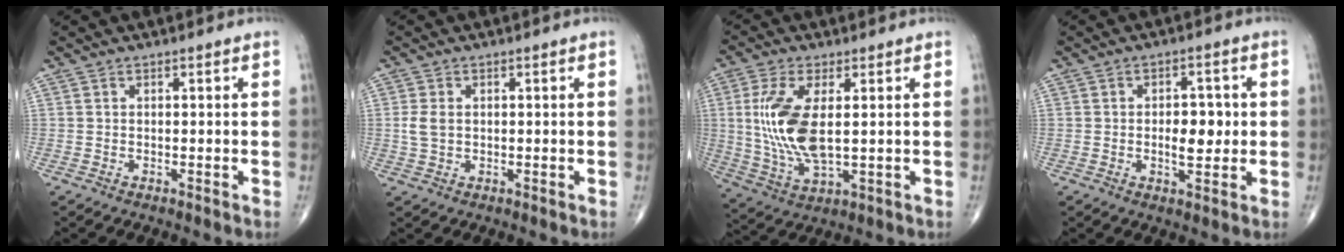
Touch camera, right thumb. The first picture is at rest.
{"total": 3.1, "force": [0.3, 2.2, 2.2], "torque": [-0.049, 0.003, 0.008]}
{"total": 12.9, "force": [1.5, 5.5, 11.6], "torque": [-0.253, -0.014, 0.039]}
{"total": 6.0, "force": [0.0, 3.1, 5.1], "torque": [-0.061, 0.000, 0.000]}